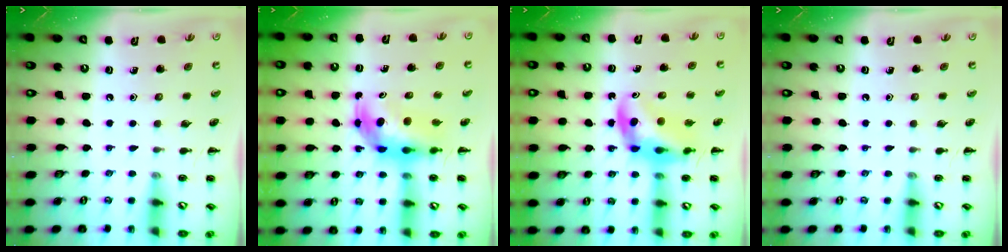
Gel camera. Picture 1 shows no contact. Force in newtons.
{"total": 6.5, "press": 6.2, "slide": 2.1}
{"total": 10.0, "press": 9.5, "slide": 3.2}
{"total": 0.0}